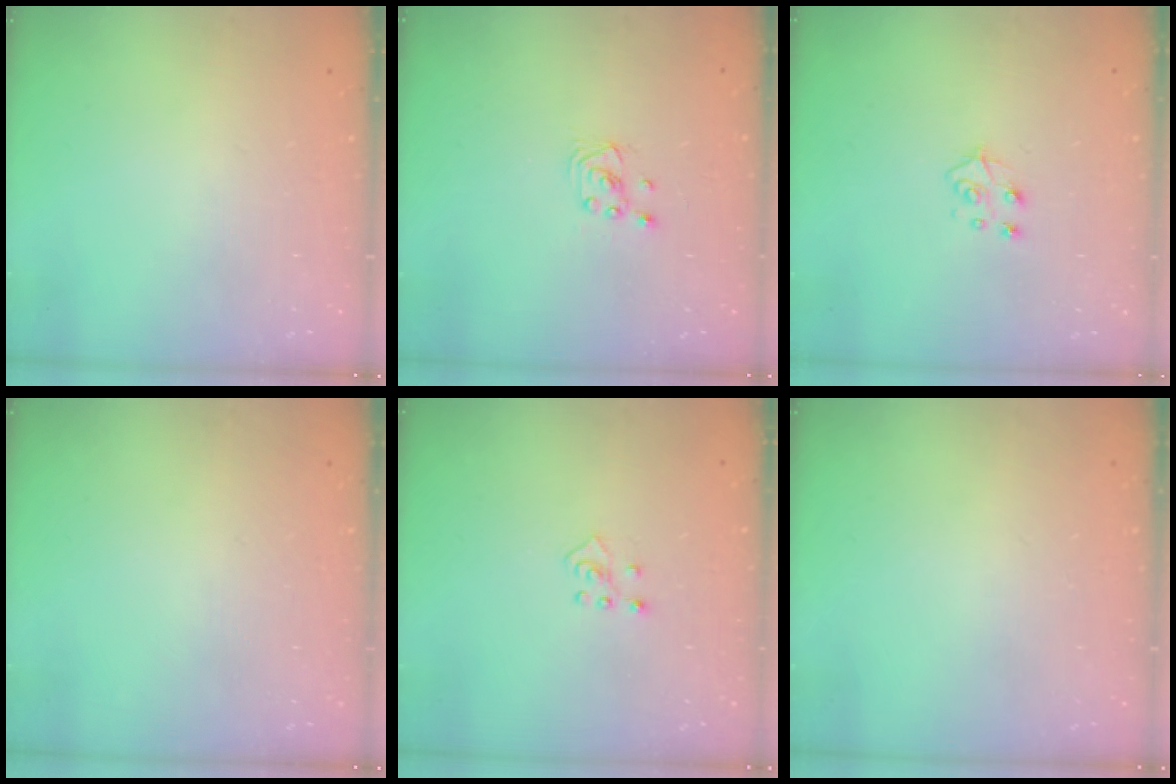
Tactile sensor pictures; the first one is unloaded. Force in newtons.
{"total": 1.7, "press": 1.6, "slide": 0.1}
{"total": 4.8, "press": 4.8, "slide": 0.4}
{"total": 0.0}
{"total": 2.3, "press": 2.3, "slide": 0.5}
{"total": 0.0}